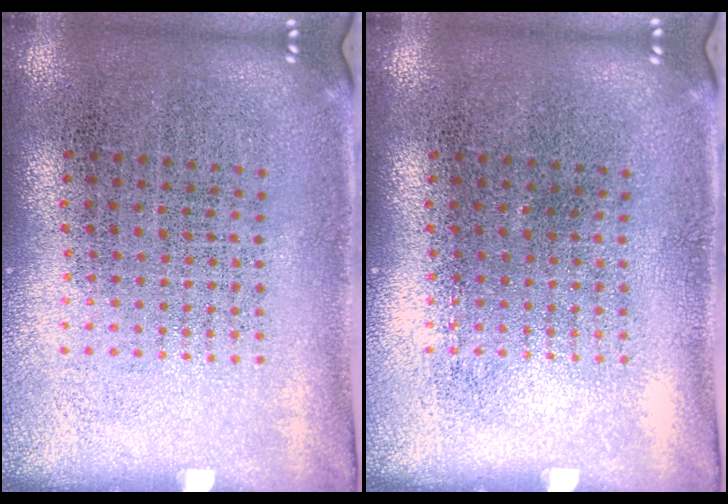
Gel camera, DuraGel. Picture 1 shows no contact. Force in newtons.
{"total": 0.0}